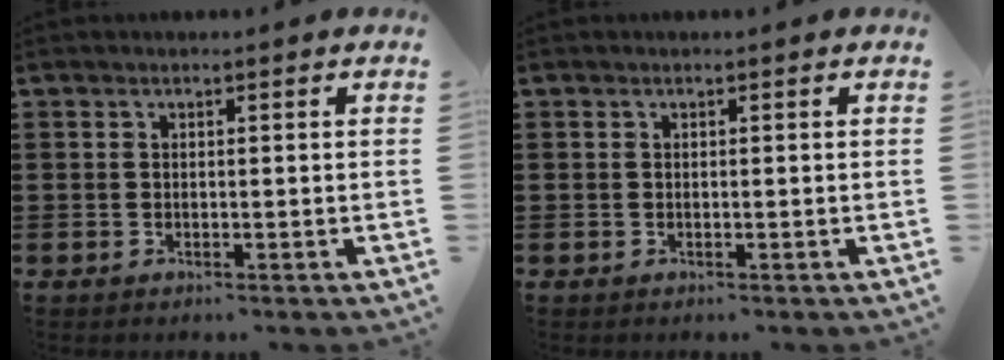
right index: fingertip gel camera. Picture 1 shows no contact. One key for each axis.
{"total": 0.0}